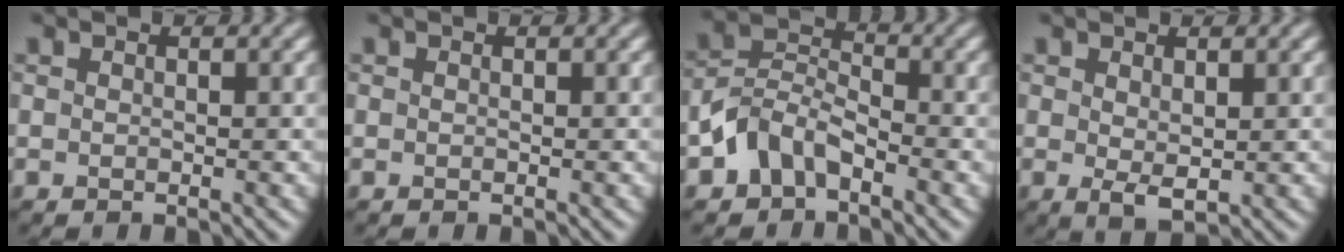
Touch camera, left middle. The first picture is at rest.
{"total": 0.0}
{"total": 4.0, "force": [-2.3, 2.5, 2.1], "torque": [-0.042, 0.014, -0.056]}
{"total": 1.9, "force": [0.4, 0.8, 1.7], "torque": [-0.033, -0.006, 0.011]}